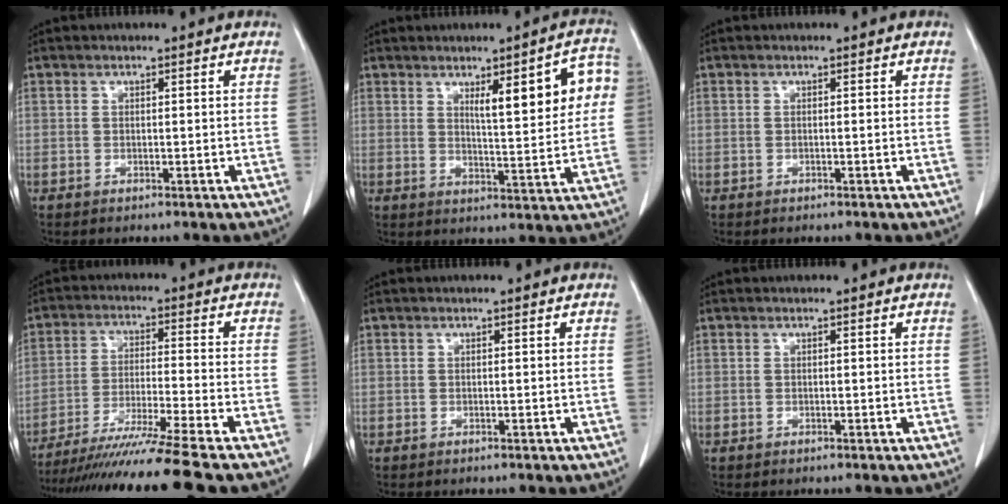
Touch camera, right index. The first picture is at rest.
{"total": 10.4, "force": [3.4, 1.8, 9.7], "torque": [-0.128, 0.010, 0.047]}
{"total": 0.0}
{"total": 15.8, "force": [-13.4, -2.9, 7.8], "torque": [-0.121, -0.044, -0.218]}
{"total": 0.0}
{"total": 0.0}